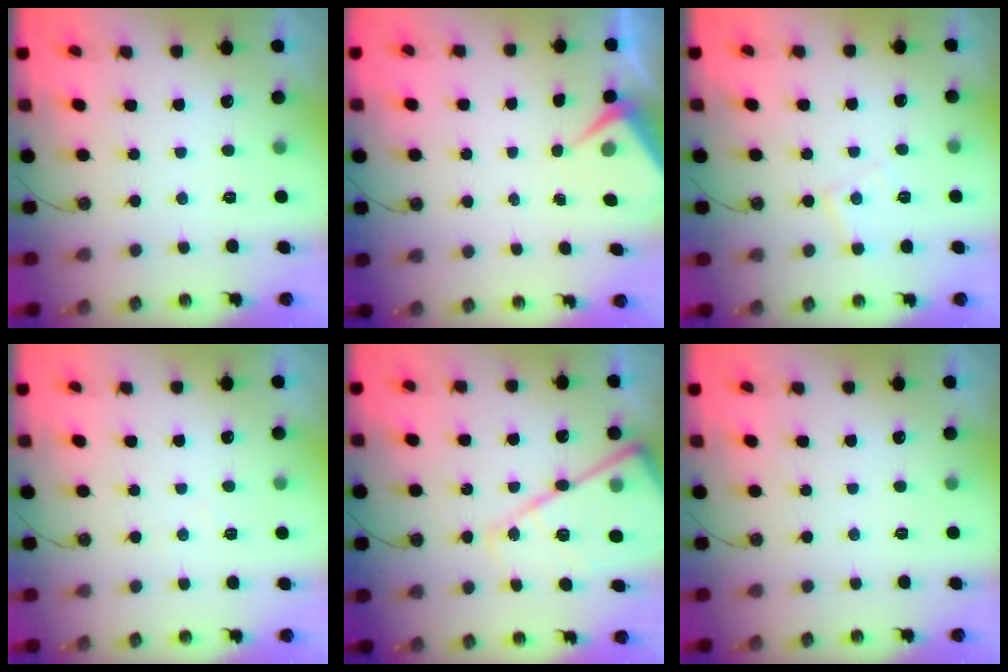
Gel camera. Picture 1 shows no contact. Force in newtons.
{"total": 4.0, "press": 3.9, "slide": 0.5}
{"total": 6.4, "press": 6.4, "slide": 0.5}
{"total": 3.4, "press": 3.4, "slide": 0.5}
{"total": 19.0, "press": 18.9, "slide": 1.7}
{"total": 0.0}